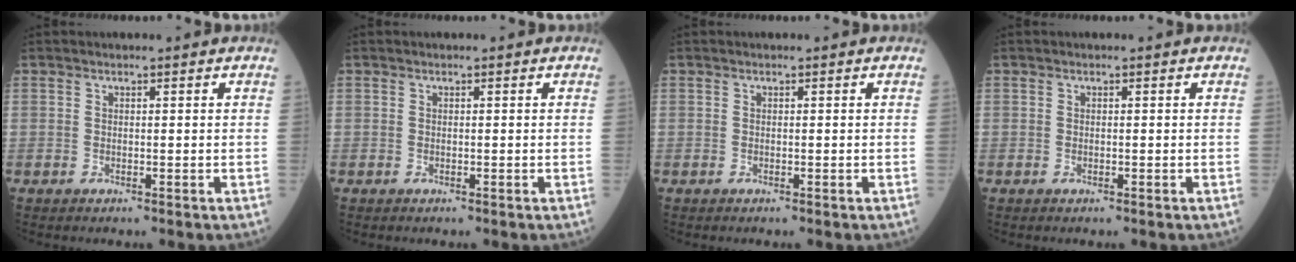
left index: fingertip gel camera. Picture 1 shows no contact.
{"total": 0.0}
{"total": 0.0}
{"total": 0.0}